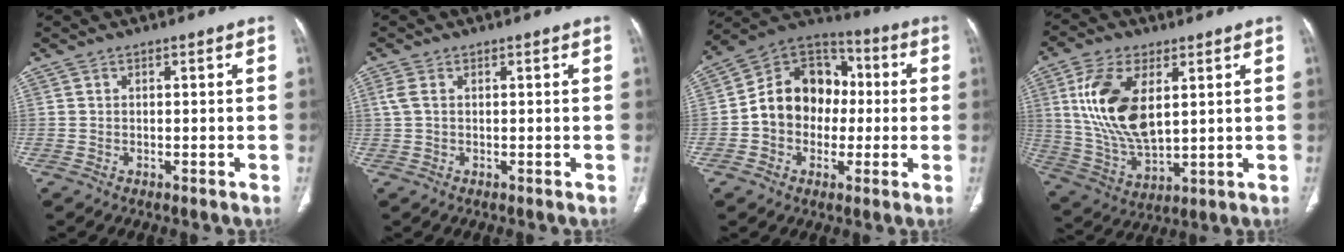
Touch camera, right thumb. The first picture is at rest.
{"total": 2.0, "force": [0.5, 1.1, 1.5], "torque": [-0.051, 0.013, 0.013]}
{"total": 15.5, "force": [-0.5, 12.4, 9.2], "torque": [-0.106, 0.037, -0.019]}
{"total": 16.1, "force": [4.2, 8.2, 13.2], "torque": [-0.262, -0.018, 0.091]}